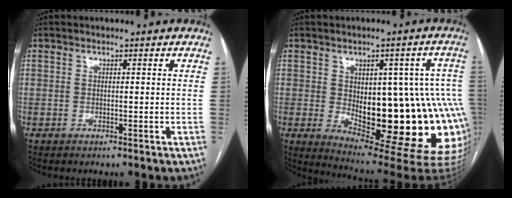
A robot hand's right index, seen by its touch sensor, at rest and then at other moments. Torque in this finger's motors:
{"motor_torque": [2.14, 0.00, 0.80, 0.16]}